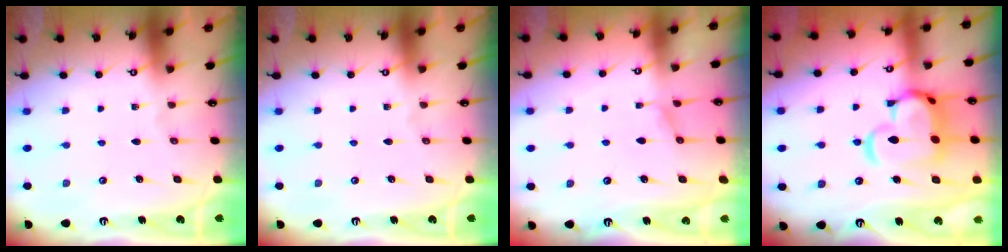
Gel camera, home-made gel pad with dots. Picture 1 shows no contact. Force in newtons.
{"total": 0.0}
{"total": 1.0, "press": 0.8, "slide": 0.7}
{"total": 10.6, "press": 10.5, "slide": 1.4}